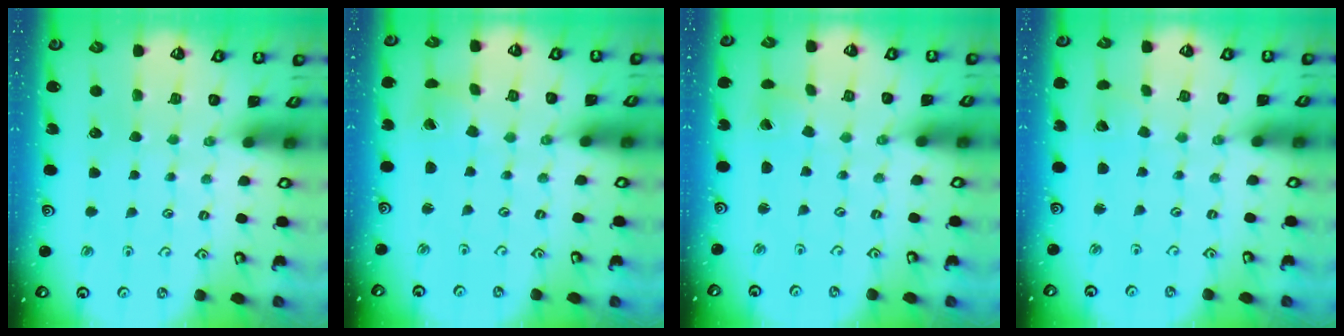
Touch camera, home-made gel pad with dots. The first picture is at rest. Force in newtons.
{"total": 2.1, "press": 2.1, "slide": 0.2}
{"total": 0.6, "press": 0.6, "slide": 0.0}
{"total": 1.9, "press": 1.9, "slide": 0.0}